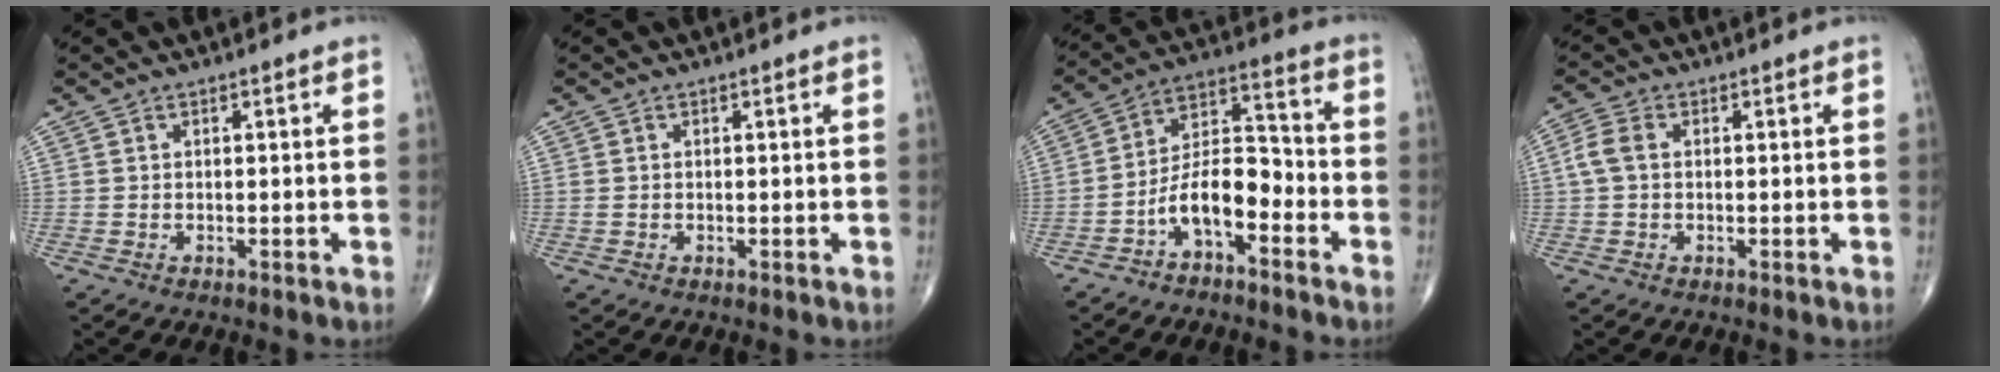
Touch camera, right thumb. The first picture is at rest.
{"total": 0.6, "force": [0.0, 0.4, 0.3], "torque": [-0.009, 0.005, 0.002]}
{"total": 10.0, "force": [-4.8, 4.6, 7.5], "torque": [-0.126, 0.069, -0.093]}
{"total": 3.7, "force": [0.3, 2.4, 2.7], "torque": [-0.068, 0.011, 0.001]}